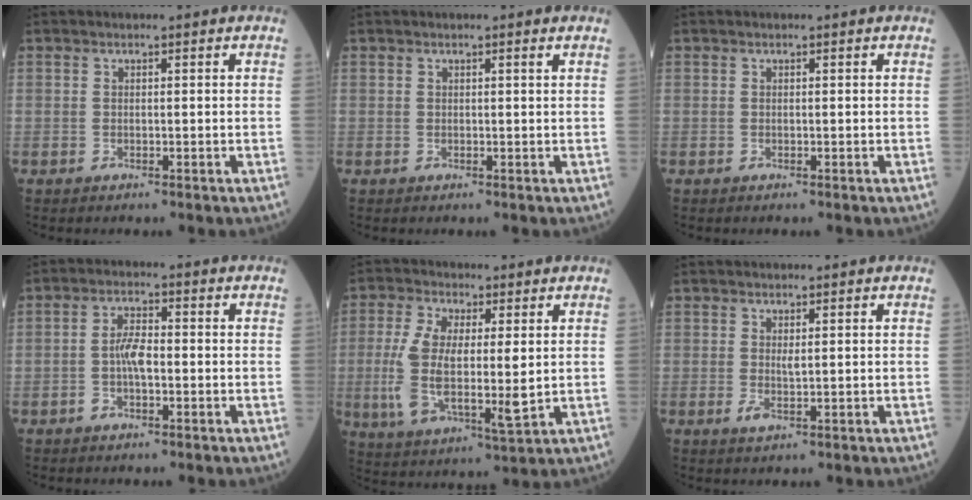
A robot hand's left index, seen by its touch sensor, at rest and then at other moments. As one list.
[{"total": 0.5, "force": [0.2, -0.2, 0.4], "torque": [-0.018, -0.008, 0.006]}, {"total": 0.0}, {"total": 3.9, "force": [-0.9, 1.4, 3.6], "torque": [-0.077, 0.006, -0.020]}, {"total": 12.2, "force": [0.2, 3.8, 11.6], "torque": [-0.250, -0.012, 0.007]}, {"total": 1.8, "force": [0.1, 0.4, 1.8], "torque": [-0.040, -0.006, 0.007]}]